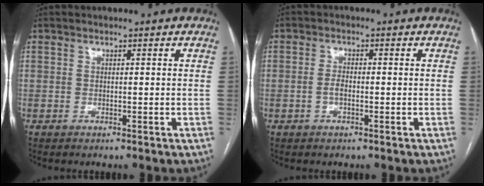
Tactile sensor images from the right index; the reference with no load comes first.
{"total": 1.9, "force": [-0.6, 0.7, 1.7], "torque": [-0.034, 0.003, -0.012]}